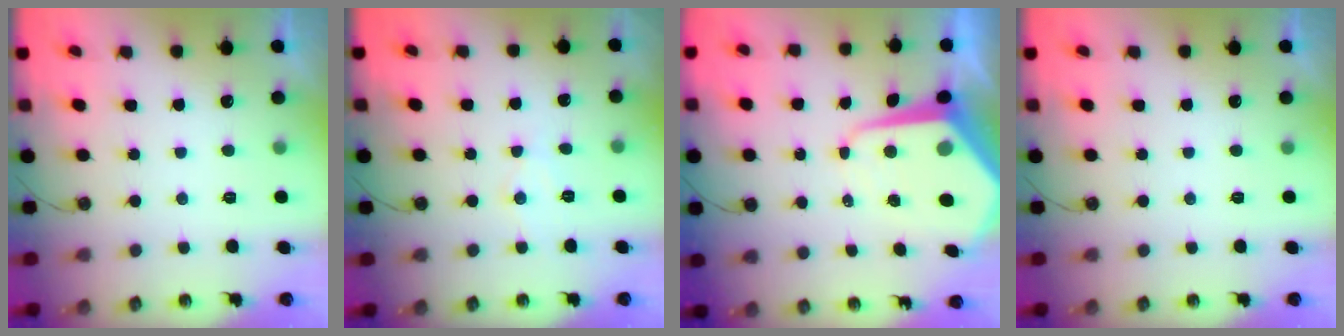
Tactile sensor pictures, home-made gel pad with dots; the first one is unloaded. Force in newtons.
{"total": 6.5, "press": 6.5, "slide": 0.2}
{"total": 10.9, "press": 10.8, "slide": 0.8}
{"total": 0.0}